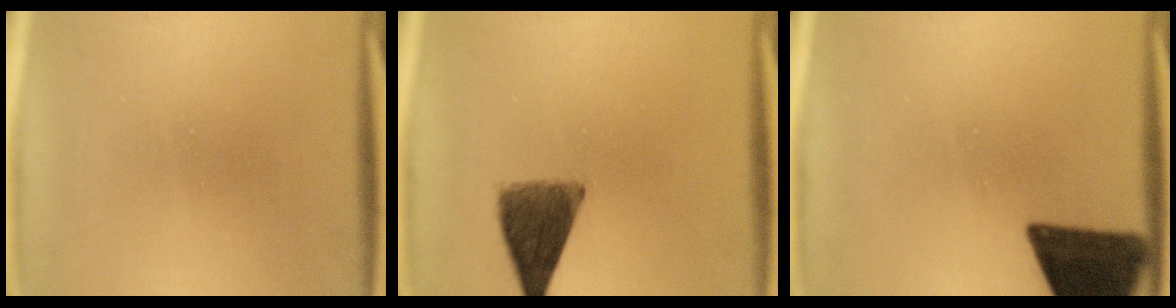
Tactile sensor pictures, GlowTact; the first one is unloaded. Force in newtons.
{"total": 7.4}
{"total": 14.7}